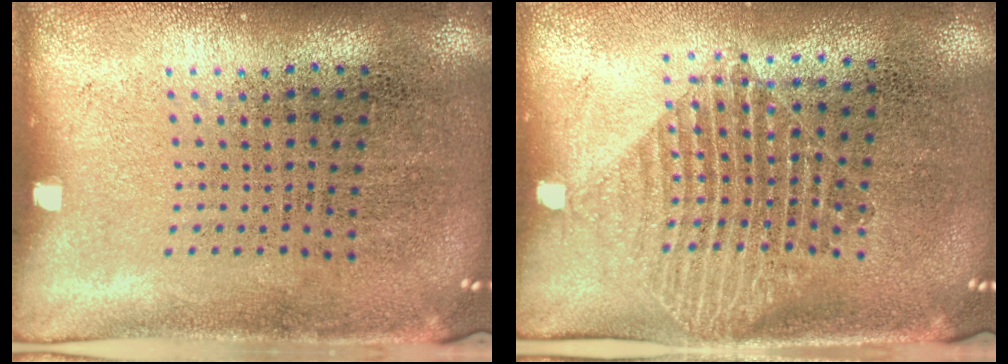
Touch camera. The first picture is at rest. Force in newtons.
{"total": 1.5, "press": 1.3, "slide": 0.8}